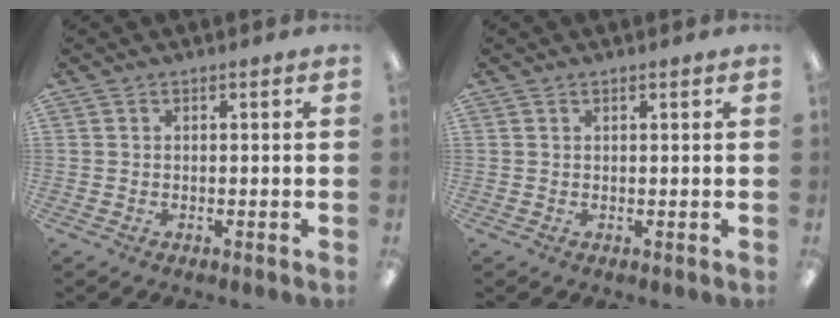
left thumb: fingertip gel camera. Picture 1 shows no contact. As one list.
[{"total": 0.7, "force": [0.6, 0.1, 0.4], "torque": [-0.008, 0.001, 0.010]}]